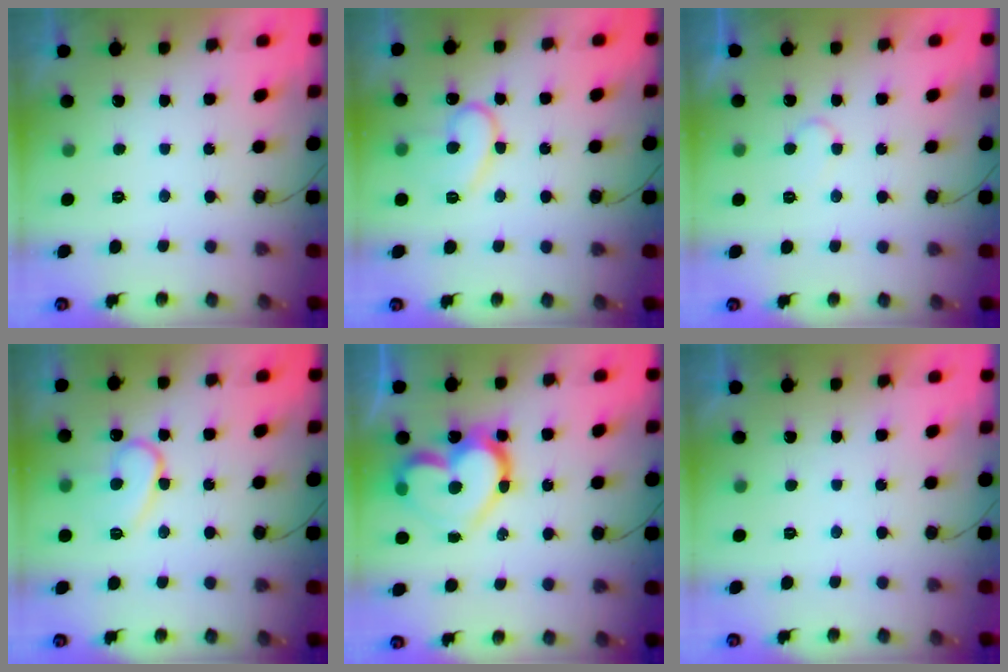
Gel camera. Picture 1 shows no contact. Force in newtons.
{"total": 12.1, "press": 12.0, "slide": 0.9}
{"total": 4.7, "press": 4.7, "slide": 0.4}
{"total": 11.6, "press": 11.5, "slide": 1.1}
{"total": 18.1, "press": 18.0, "slide": 2.1}
{"total": 1.9, "press": 1.9, "slide": 0.1}